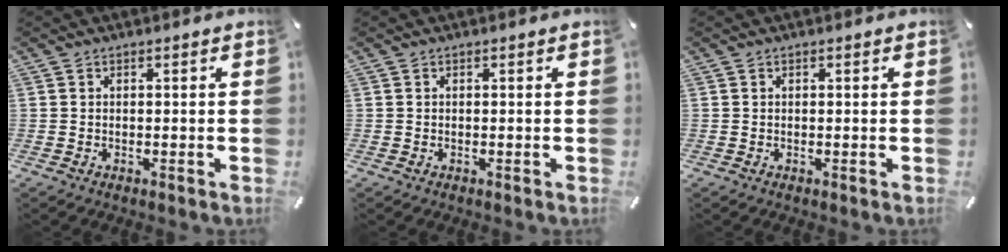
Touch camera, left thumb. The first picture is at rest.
{"total": 0.0}
{"total": 0.0}